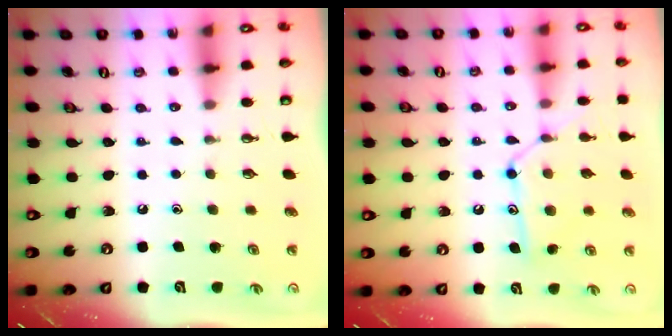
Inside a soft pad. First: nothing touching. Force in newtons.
{"total": 13.7, "press": 13.7, "slide": 0.9}